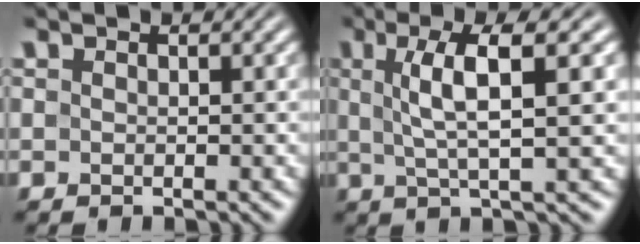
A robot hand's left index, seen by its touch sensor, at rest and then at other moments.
{"total": 6.5, "force": [1.7, 1.4, 6.1], "torque": [-0.106, 0.011, 0.028]}